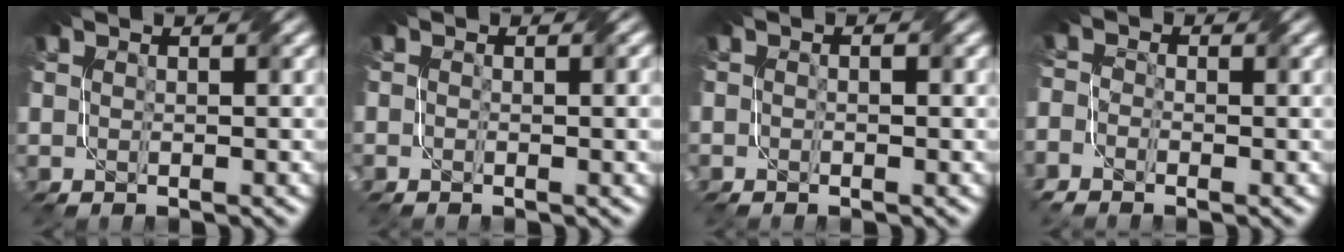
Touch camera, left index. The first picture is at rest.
{"total": 2.0, "force": [-0.3, 1.0, 1.7], "torque": [-0.020, -0.005, -0.007]}
{"total": 0.9, "force": [-0.4, 0.4, 0.7], "torque": [-0.014, -0.001, -0.007]}
{"total": 2.1, "force": [-1.7, 1.2, 0.7], "torque": [-0.021, -0.005, -0.037]}